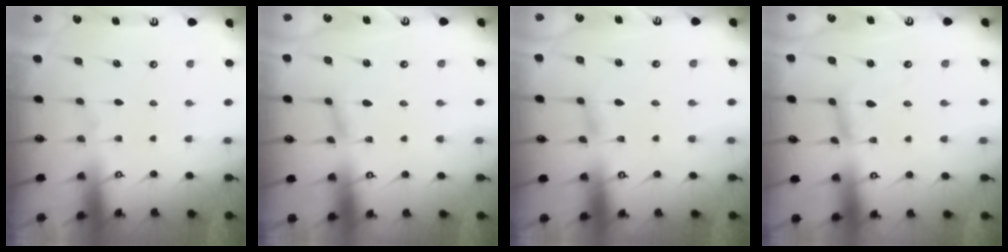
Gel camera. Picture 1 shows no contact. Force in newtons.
{"total": 2.5, "press": 2.5, "slide": 0.1}
{"total": 3.5, "press": 3.5, "slide": 0.5}
{"total": 6.6, "press": 6.6, "slide": 0.5}